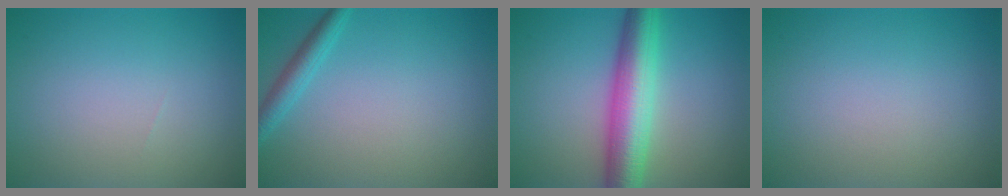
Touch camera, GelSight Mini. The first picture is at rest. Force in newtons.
{"total": 2.1, "press": 2.1, "slide": 0.1}
{"total": 7.2, "press": 7.2, "slide": 0.1}
{"total": 0.0}